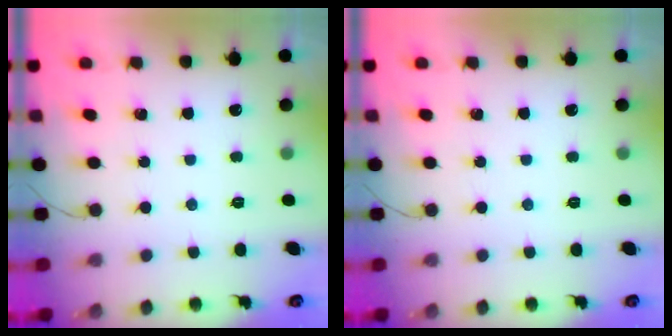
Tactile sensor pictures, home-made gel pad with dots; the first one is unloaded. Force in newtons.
{"total": 0.0}